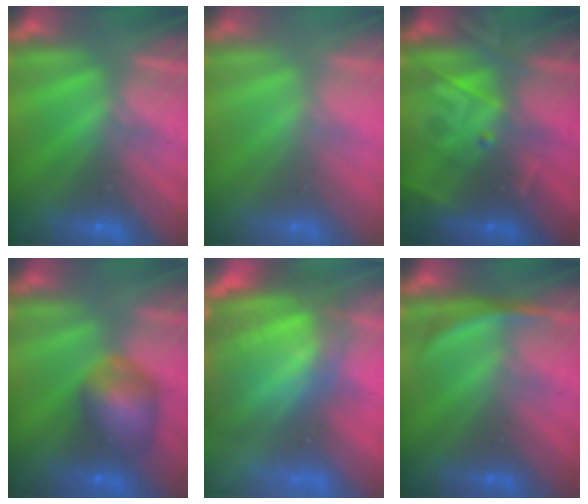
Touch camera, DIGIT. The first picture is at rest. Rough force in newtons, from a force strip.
{"total": 2.7}
{"total": 2.8}
{"total": 5.5}
{"total": 11.0}
{"total": 3.3}